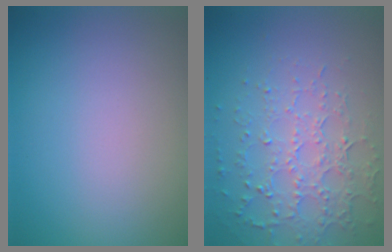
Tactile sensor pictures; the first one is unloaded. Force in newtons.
{"total": 4.8, "press": 3.5, "slide": 3.4}